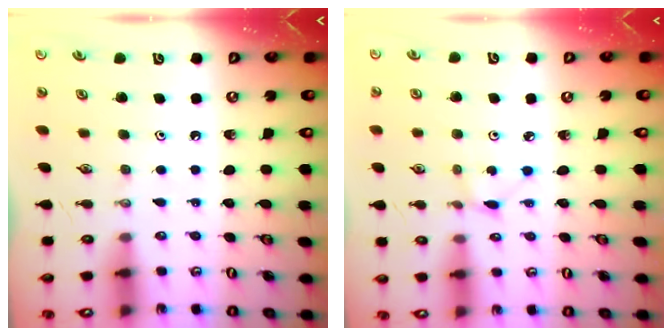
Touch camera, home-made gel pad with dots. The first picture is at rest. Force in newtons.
{"total": 1.1, "press": 1.1, "slide": 0.1}